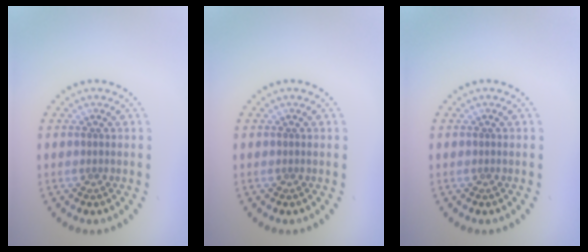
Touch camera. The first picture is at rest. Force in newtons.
{"total": 0.0}
{"total": 0.0}